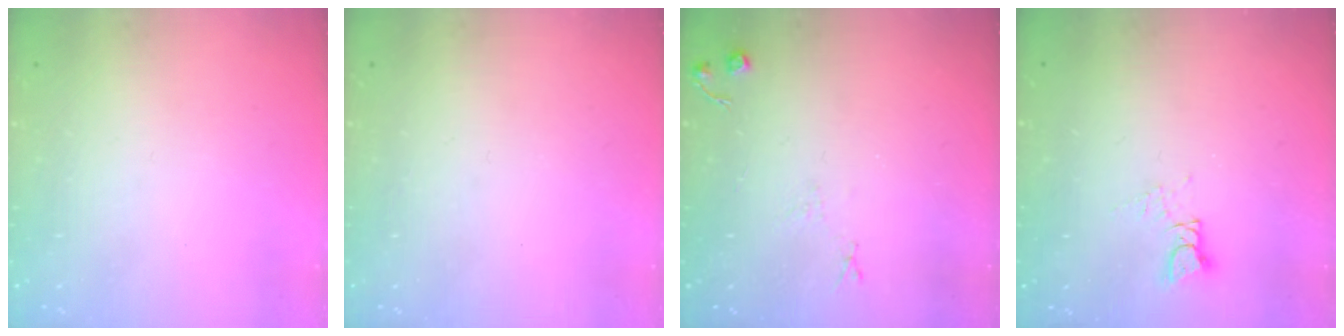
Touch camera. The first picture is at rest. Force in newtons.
{"total": 0.0}
{"total": 4.9, "press": 4.8, "slide": 0.7}
{"total": 3.6, "press": 3.5, "slide": 0.3}